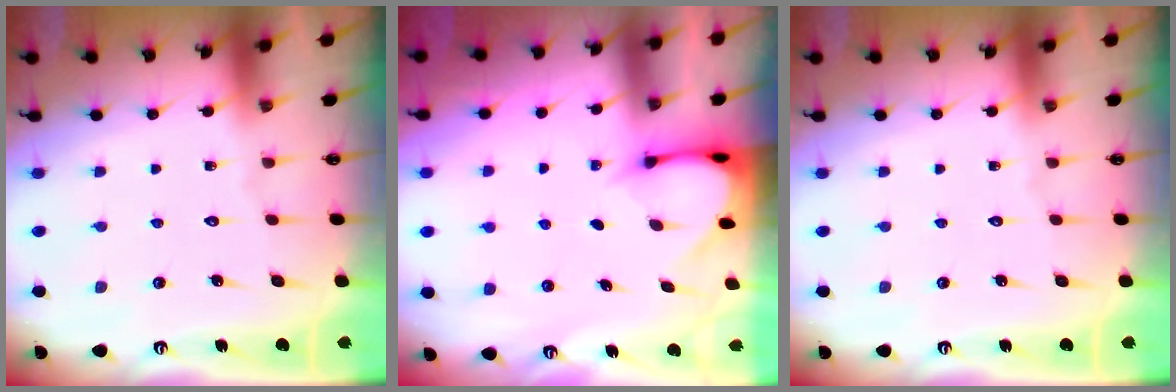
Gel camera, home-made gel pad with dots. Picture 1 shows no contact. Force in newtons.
{"total": 3.0, "press": 3.0, "slide": 0.2}
{"total": 0.0}